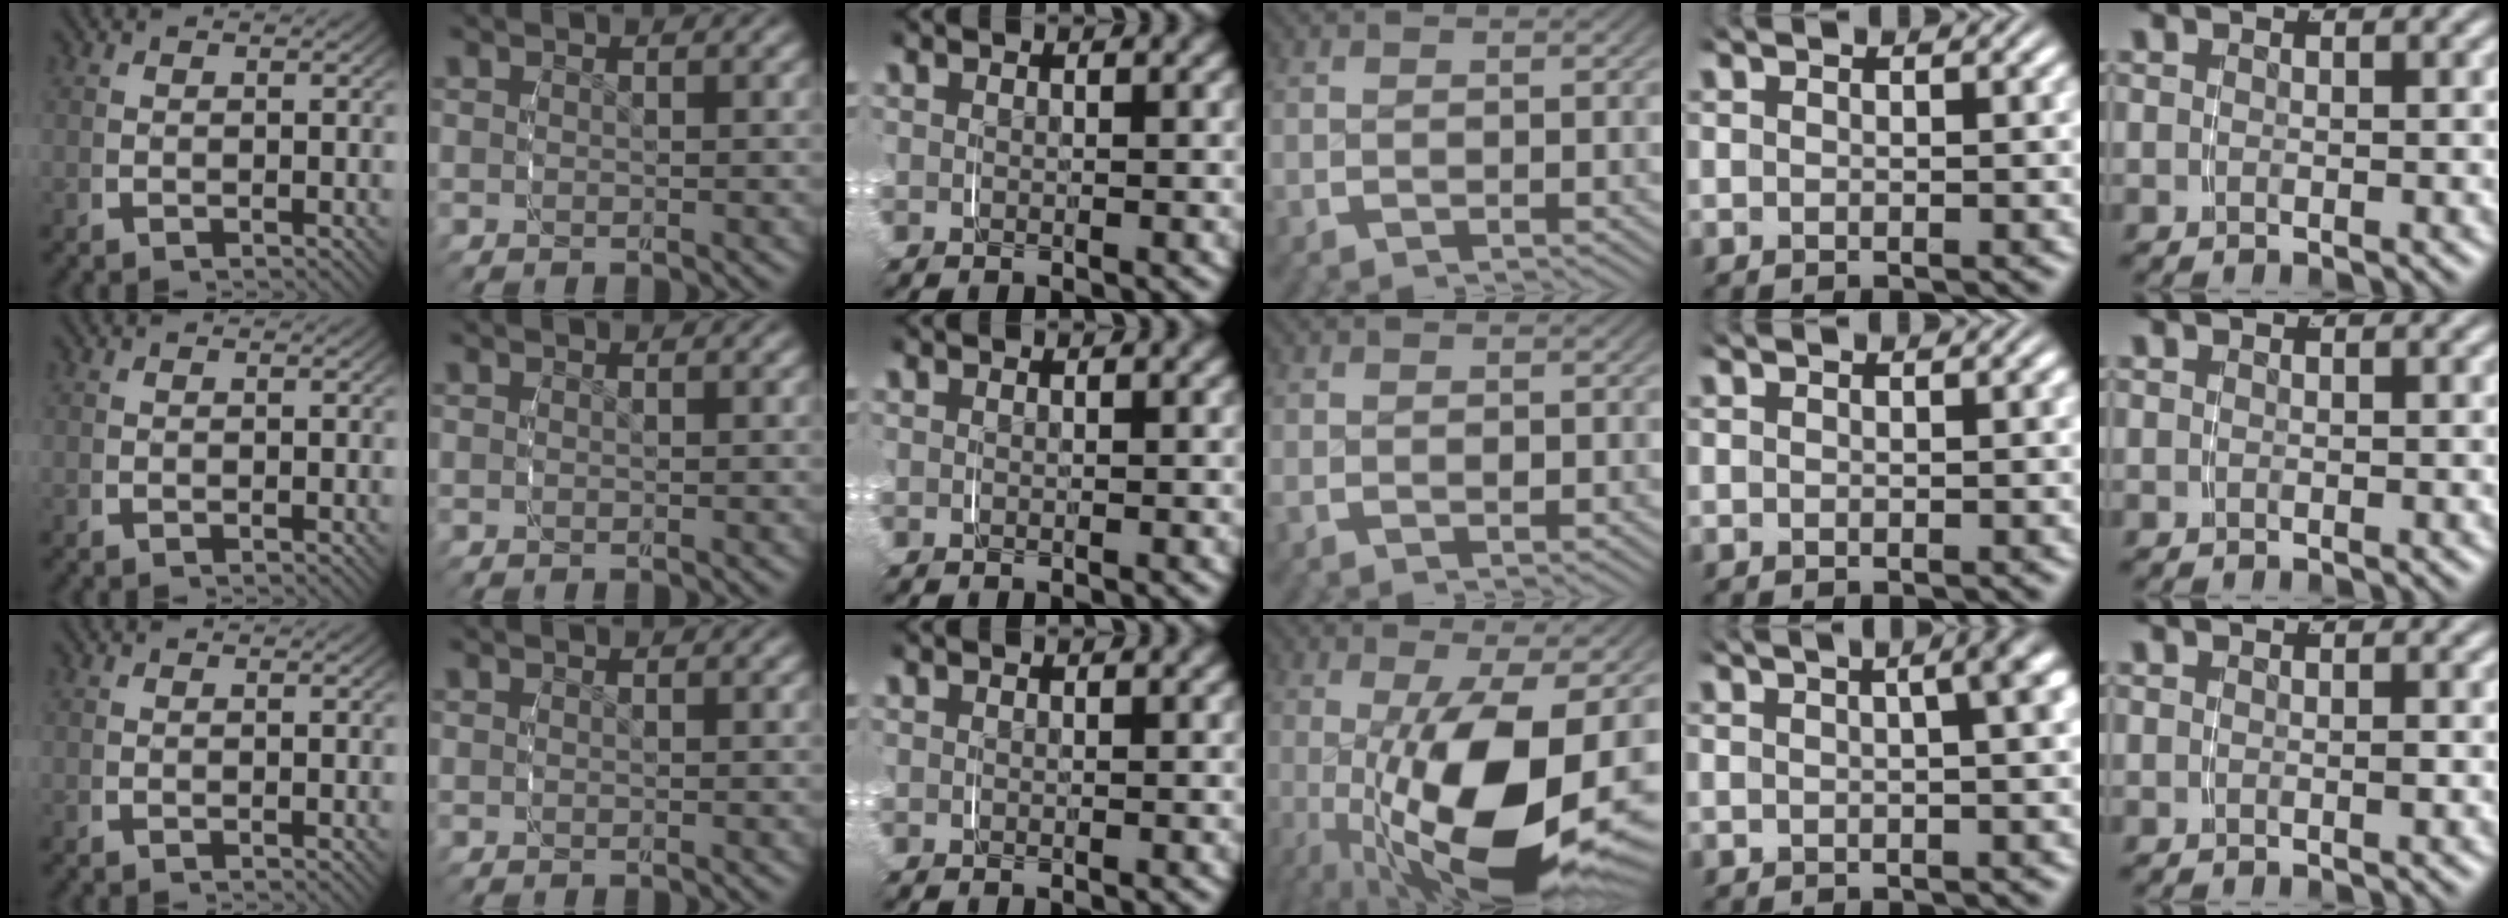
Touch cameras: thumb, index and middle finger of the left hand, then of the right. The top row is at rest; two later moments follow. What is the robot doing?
{"motion": "grasp_and_lifting", "object": "jar lid"}